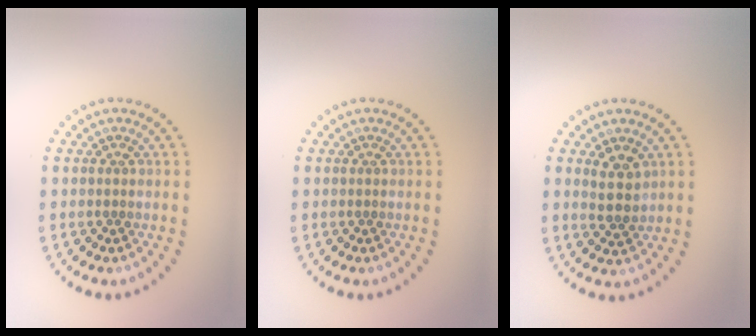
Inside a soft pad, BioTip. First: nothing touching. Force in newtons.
{"total": 0.0}
{"total": 2.4, "press": 2.2, "slide": 0.9}